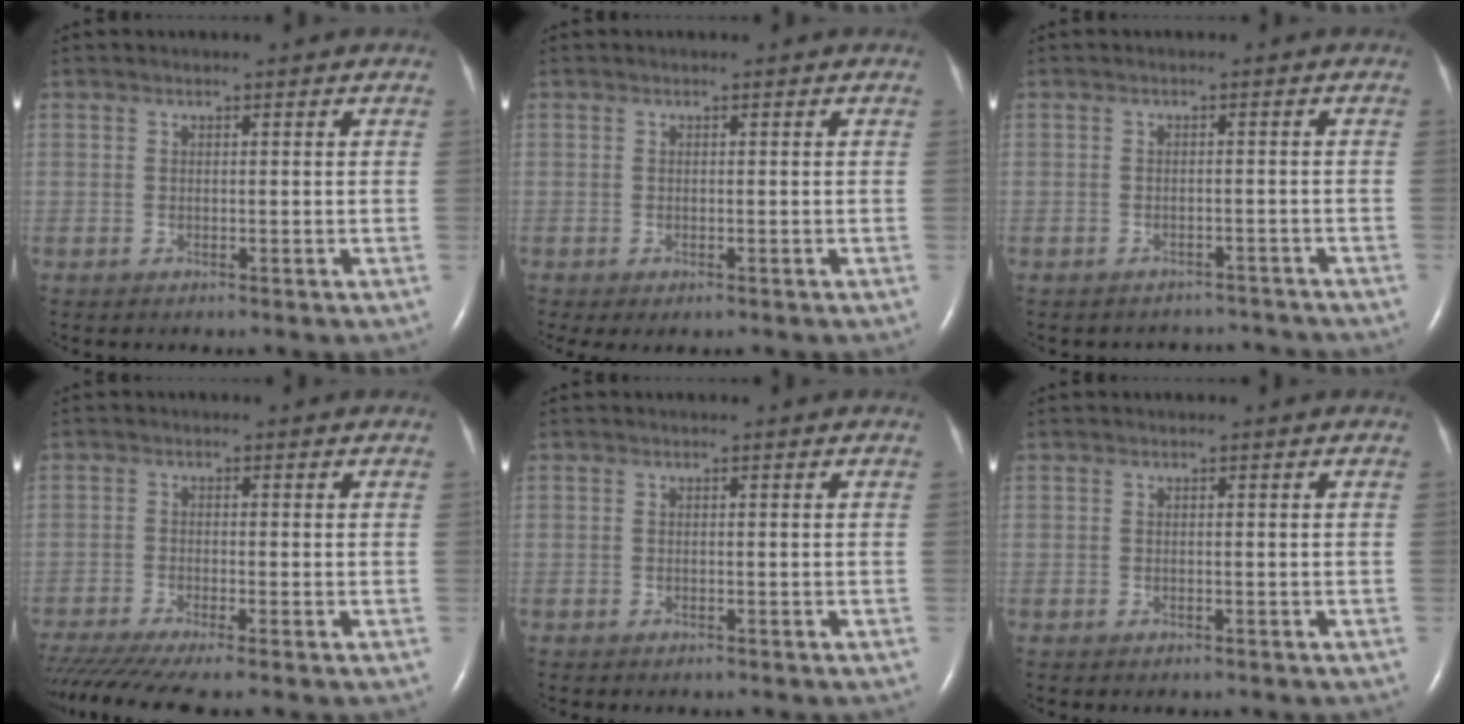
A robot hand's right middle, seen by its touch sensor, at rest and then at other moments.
{"total": 1.9, "force": [-1.2, 0.8, 1.2], "torque": [-0.017, -0.005, -0.014]}
{"total": 4.7, "force": [-4.4, 1.6, -0.6], "torque": [0.007, 0.011, -0.049]}
{"total": 9.4, "force": [-7.9, -0.2, 5.1], "torque": [-0.087, -0.023, -0.133]}
{"total": 1.3, "force": [-1.1, 0.4, 0.5], "torque": [-0.013, -0.002, -0.012]}
{"total": 0.9, "force": [-0.8, 0.3, 0.3], "torque": [-0.011, -0.001, -0.008]}